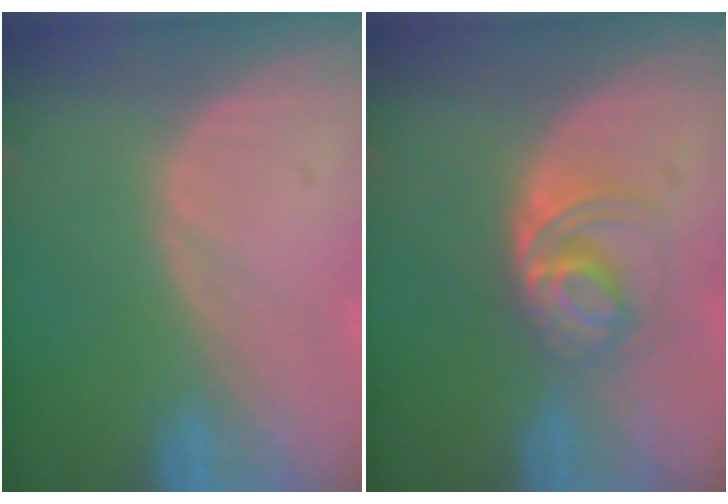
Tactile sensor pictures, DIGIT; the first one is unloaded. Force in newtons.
{"total": 5.1, "press": 5.0, "slide": 1.3}